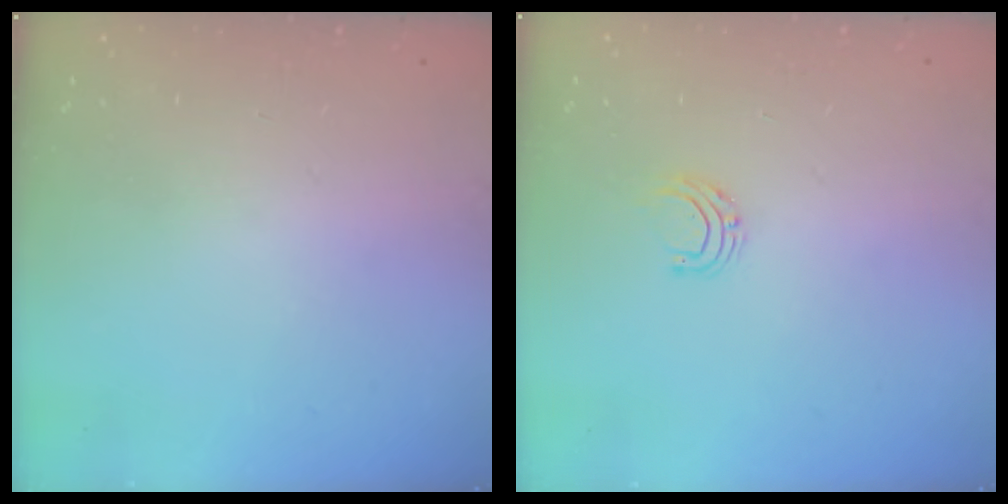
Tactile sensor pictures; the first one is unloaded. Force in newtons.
{"total": 4.5, "press": 4.5, "slide": 0.4}